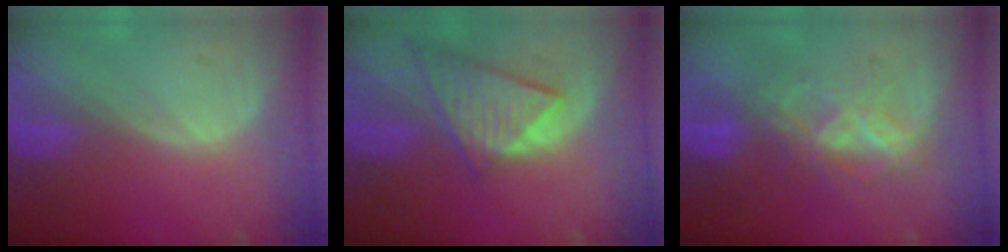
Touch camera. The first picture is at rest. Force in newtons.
{"total": 8.8, "press": 7.6, "slide": 4.3}
{"total": 6.5, "press": 6.4, "slide": 1.0}